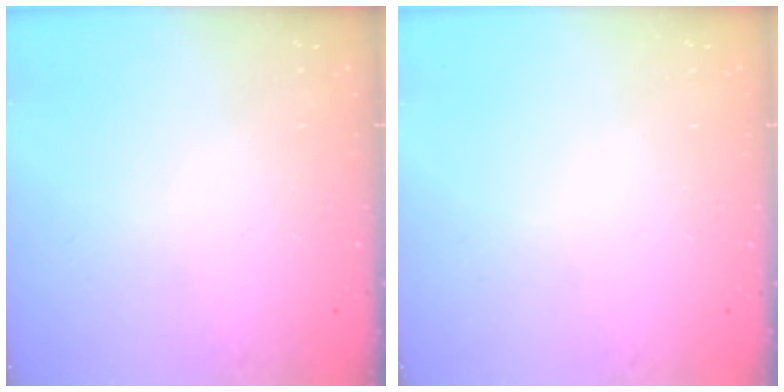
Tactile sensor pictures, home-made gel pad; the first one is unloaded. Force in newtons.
{"total": 0.0}